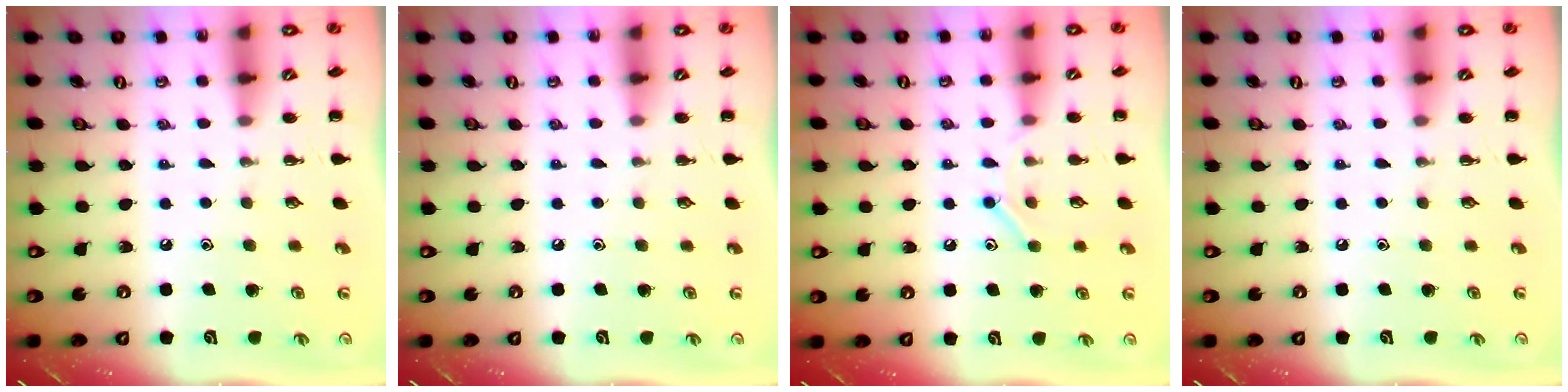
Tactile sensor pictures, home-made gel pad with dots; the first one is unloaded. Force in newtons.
{"total": 0.0}
{"total": 8.4, "press": 8.4, "slide": 0.6}
{"total": 0.0}